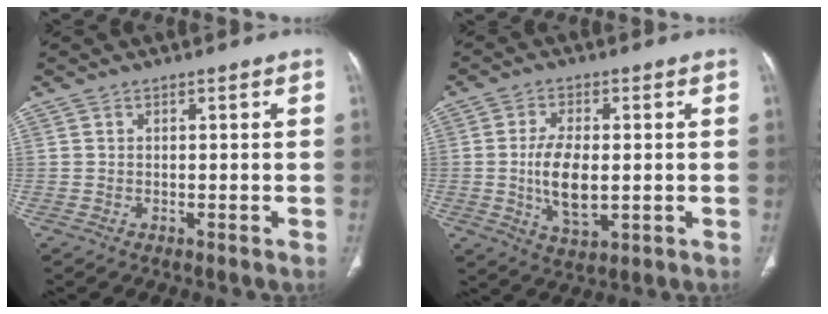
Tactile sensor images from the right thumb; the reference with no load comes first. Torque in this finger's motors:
{"motor_torque": [3.73, 1.28, 1.65, -1.12, 0.48]}